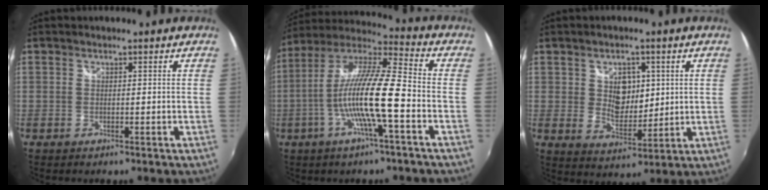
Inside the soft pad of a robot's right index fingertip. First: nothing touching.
{"total": 15.4, "force": [-4.1, 1.3, 14.8], "torque": [-0.269, -0.001, -0.083]}
{"total": 7.6, "force": [1.9, 5.3, 5.1], "torque": [-0.078, -0.002, 0.039]}